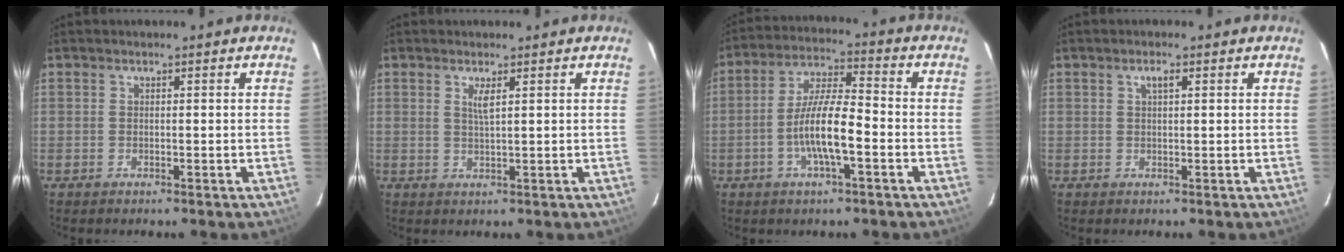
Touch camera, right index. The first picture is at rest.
{"total": 2.0, "force": [0.9, 0.1, 1.8], "torque": [-0.033, -0.002, 0.017]}
{"total": 9.7, "force": [-3.3, 1.9, 9.0], "torque": [-0.179, 0.004, -0.063]}
{"total": 1.4, "force": [0.6, 0.4, 1.2], "torque": [-0.021, 0.005, 0.009]}